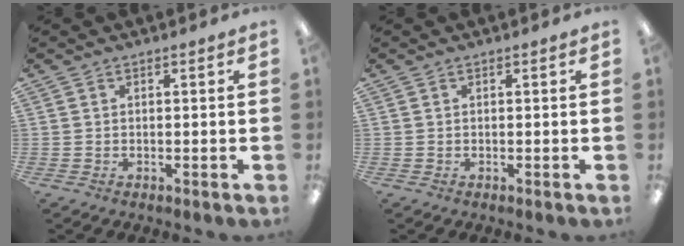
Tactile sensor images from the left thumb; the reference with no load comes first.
{"total": 0.0}